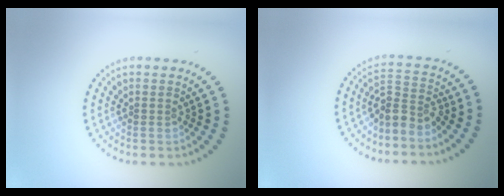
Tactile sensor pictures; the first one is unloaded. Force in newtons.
{"total": 2.7, "press": 1.9, "slide": 1.9}